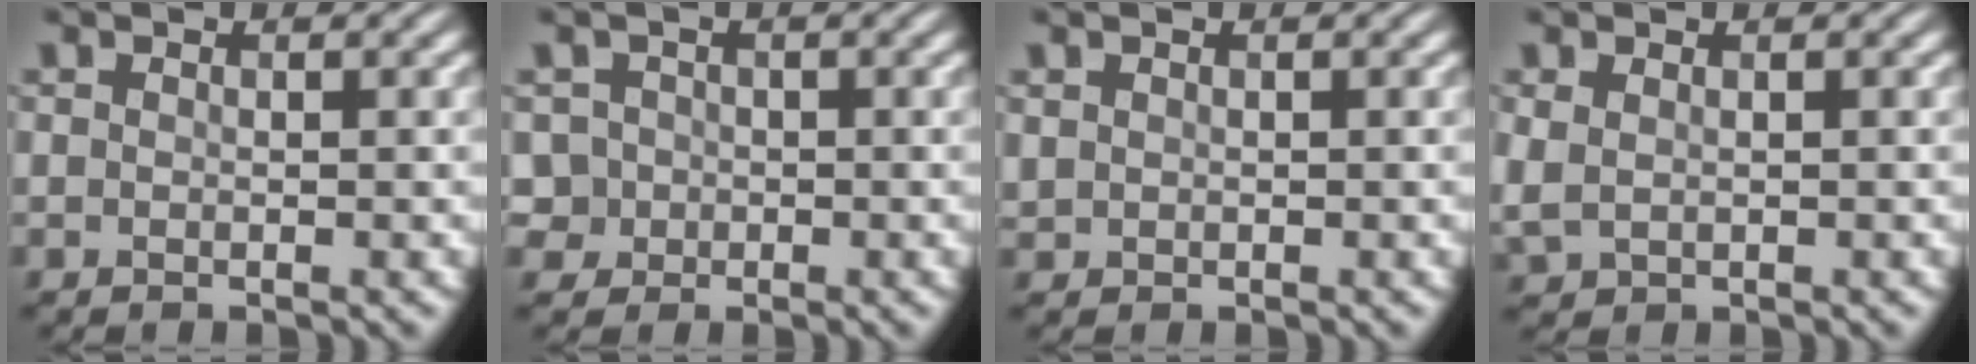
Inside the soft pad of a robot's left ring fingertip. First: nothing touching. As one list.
[{"total": 2.3, "force": [-0.2, 2.2, 0.3], "torque": [0.002, 0.017, 0.002]}, {"total": 0.7, "force": [0.4, 0.6, -0.1], "torque": [-0.001, 0.005, 0.017]}, {"total": 1.6, "force": [0.5, 1.1, 1.1], "torque": [-0.031, 0.001, 0.021]}]